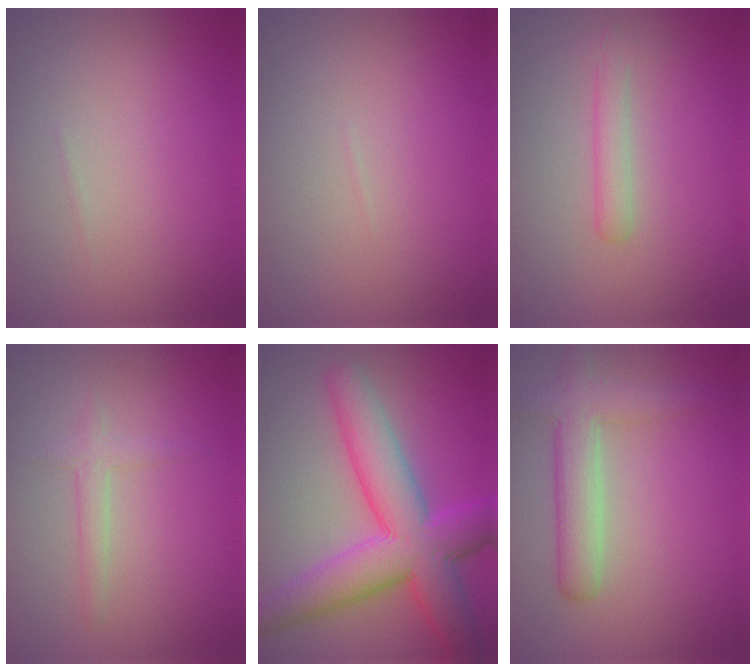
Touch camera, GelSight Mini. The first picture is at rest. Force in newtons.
{"total": 0.0}
{"total": 1.8, "press": 1.8, "slide": 0.1}
{"total": 1.6, "press": 1.6, "slide": 0.1}
{"total": 9.5, "press": 9.5, "slide": 0.1}
{"total": 4.3, "press": 4.3, "slide": 0.3}